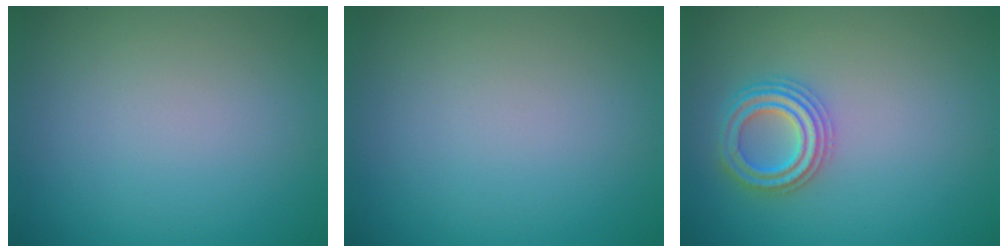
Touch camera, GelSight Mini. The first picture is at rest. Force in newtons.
{"total": 0.0}
{"total": 3.3, "press": 3.2, "slide": 0.7}